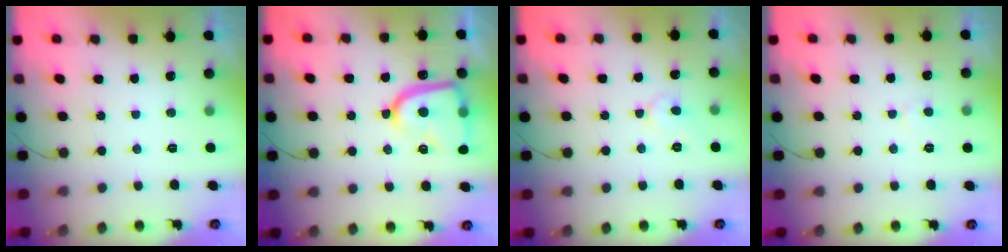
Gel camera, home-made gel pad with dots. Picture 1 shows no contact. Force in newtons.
{"total": 16.0, "press": 16.0, "slide": 1.1}
{"total": 4.6, "press": 4.6, "slide": 0.4}
{"total": 2.6, "press": 2.6, "slide": 0.2}